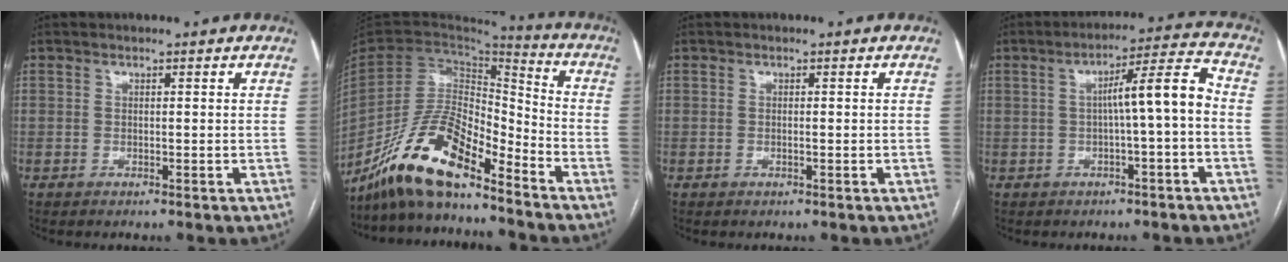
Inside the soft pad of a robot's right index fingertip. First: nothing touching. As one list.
[{"total": 15.5, "force": [-11.8, 3.9, 9.3], "torque": [-0.178, 0.012, -0.221]}, {"total": 0.0}, {"total": 7.6, "force": [-0.6, 0.2, 7.6], "torque": [-0.114, 0.025, -0.009]}]